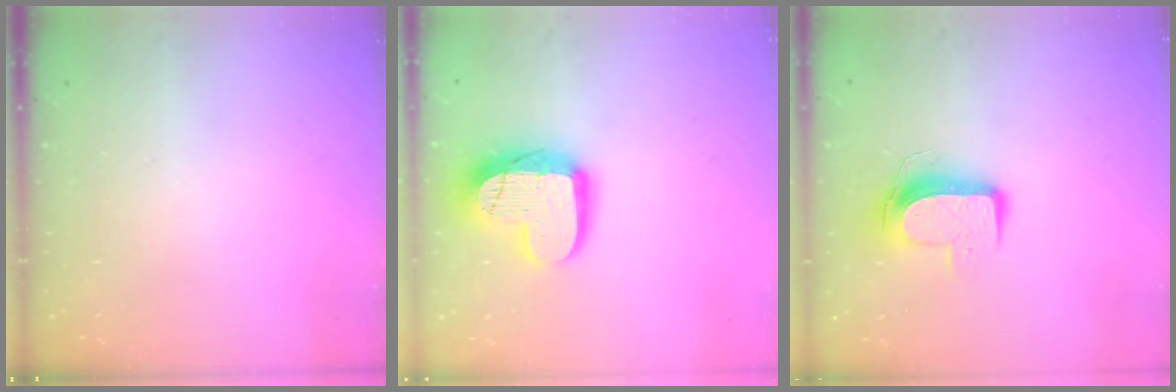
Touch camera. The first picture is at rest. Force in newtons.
{"total": 17.3, "press": 17.3, "slide": 1.7}
{"total": 9.7, "press": 9.7, "slide": 0.8}